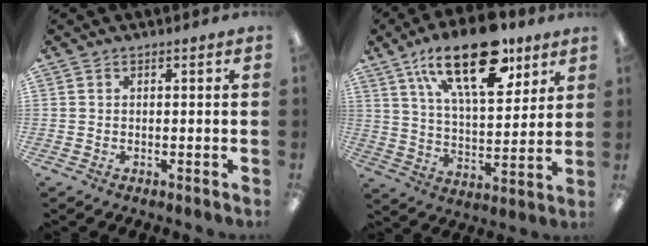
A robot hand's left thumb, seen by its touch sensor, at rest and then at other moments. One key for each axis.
{"total": 22.3, "fx": 13.1, "fy": 9.9, "fz": 15.1, "tx": -0.236, "ty": -0.054, "tz": 0.219}